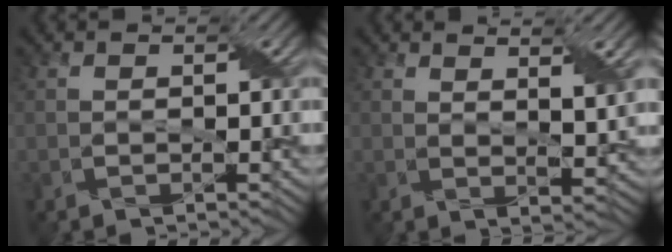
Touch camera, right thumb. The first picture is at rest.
{"total": 4.5, "force": [2.9, 0.6, 3.4], "torque": [-0.071, 0.000, 0.055]}